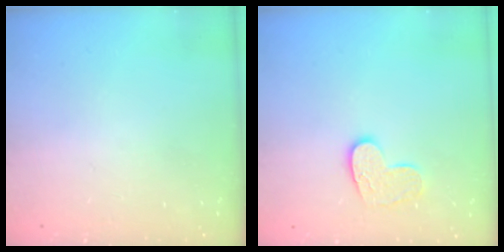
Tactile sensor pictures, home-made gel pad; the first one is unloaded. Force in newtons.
{"total": 9.5, "press": 9.5, "slide": 0.6}